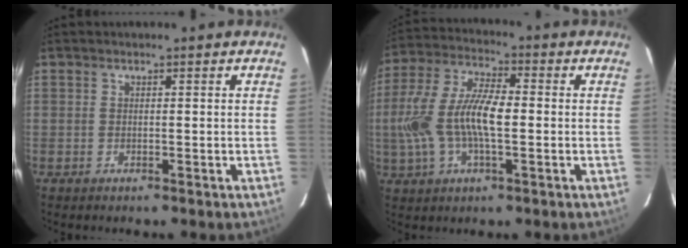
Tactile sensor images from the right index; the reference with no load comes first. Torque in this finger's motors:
{"motor_torque": [0.53, -0.12, 0.69, 0.21]}